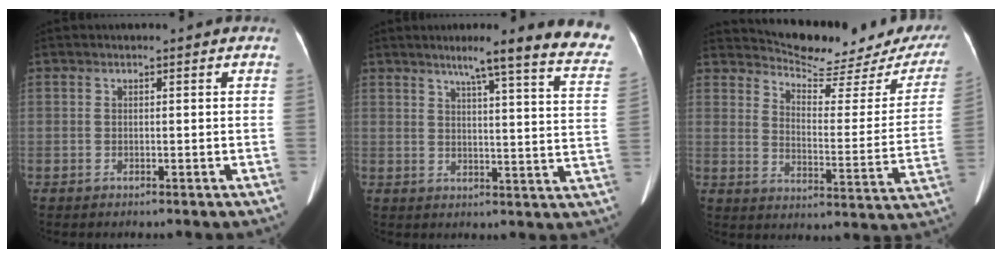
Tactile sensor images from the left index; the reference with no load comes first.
{"total": 18.1, "force": [15.0, -0.1, 10.2], "torque": [-0.120, -0.044, 0.171]}
{"total": 19.0, "force": [17.7, 3.0, 6.2], "torque": [-0.082, -0.065, 0.217]}